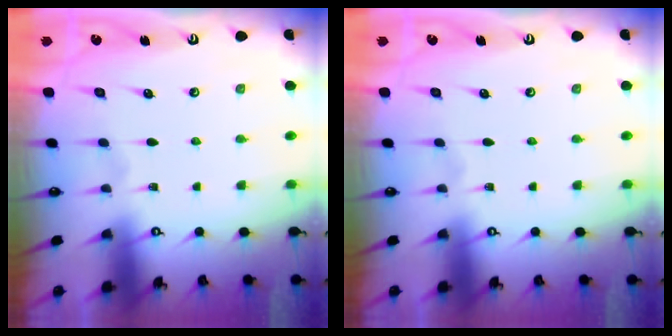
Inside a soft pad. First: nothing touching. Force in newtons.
{"total": 0.0}